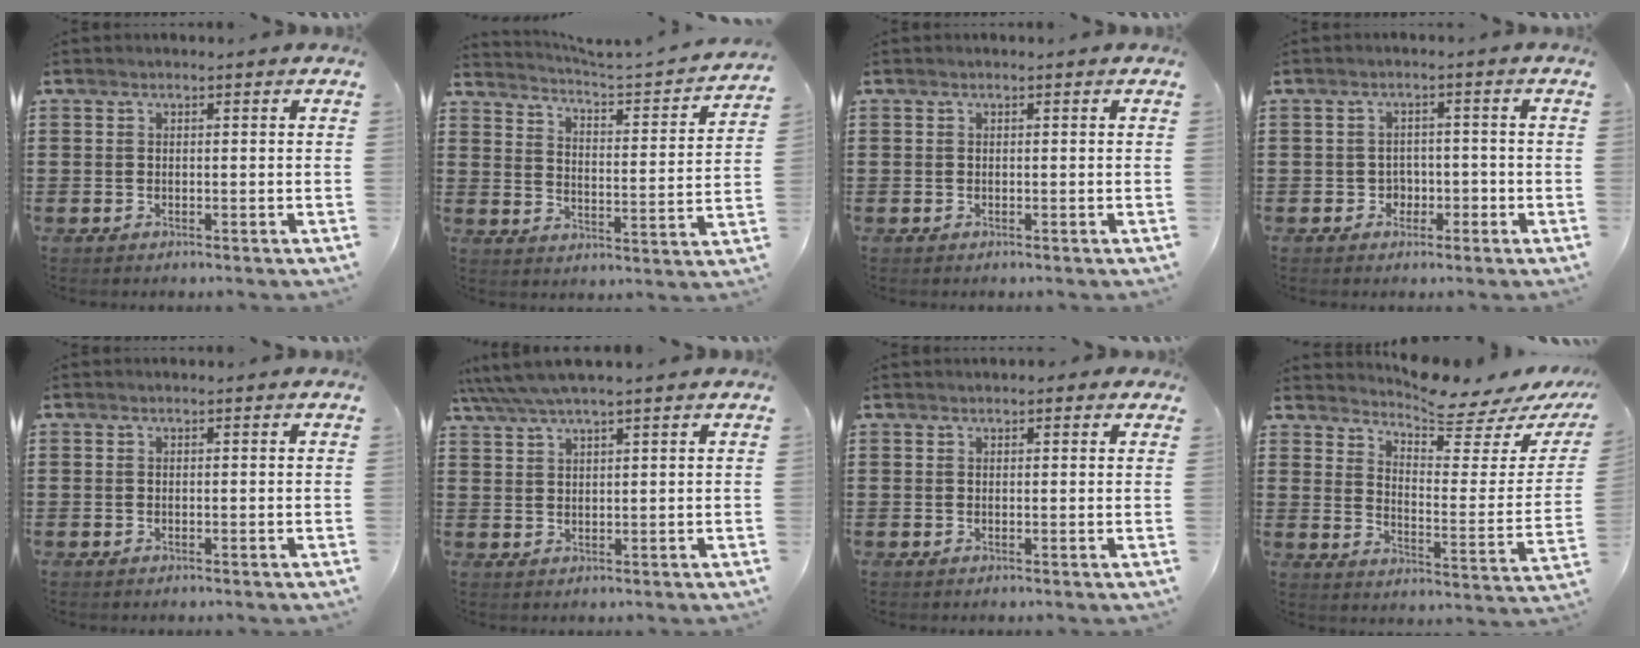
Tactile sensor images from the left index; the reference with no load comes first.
{"total": 2.4, "force": [2.3, -0.3, 0.7], "torque": [-0.031, -0.029, 0.027]}
{"total": 0.0}
{"total": 2.3, "force": [-1.0, 2.0, 0.7], "torque": [-0.023, 0.004, -0.026]}
{"total": 0.0}
{"total": 3.9, "force": [3.3, 0.1, 2.1], "torque": [-0.048, -0.005, 0.060]}
{"total": 1.1, "force": [1.0, 0.4, 0.5], "torque": [-0.010, 0.004, 0.018]}
{"total": 5.9, "force": [5.6, -0.2, 1.8], "torque": [-0.050, -0.056, 0.093]}